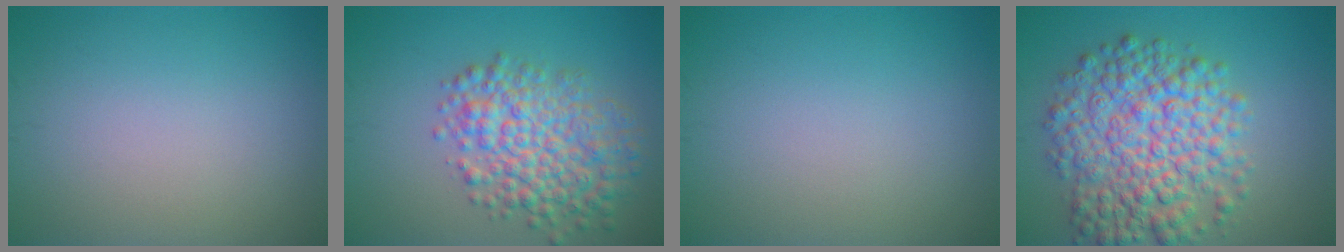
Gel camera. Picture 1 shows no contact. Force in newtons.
{"total": 6.7, "press": 6.7, "slide": 0.2}
{"total": 0.0}
{"total": 8.9, "press": 8.9, "slide": 0.2}